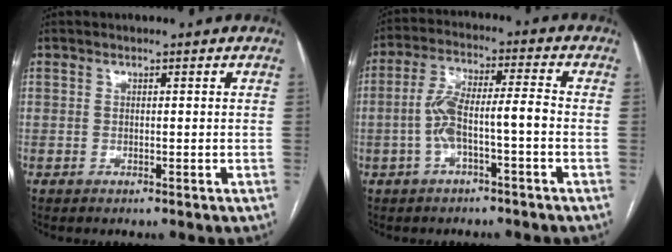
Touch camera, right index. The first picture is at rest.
{"total": 8.1, "force": [-1.9, 1.3, 7.7], "torque": [-0.154, 0.029, -0.036]}